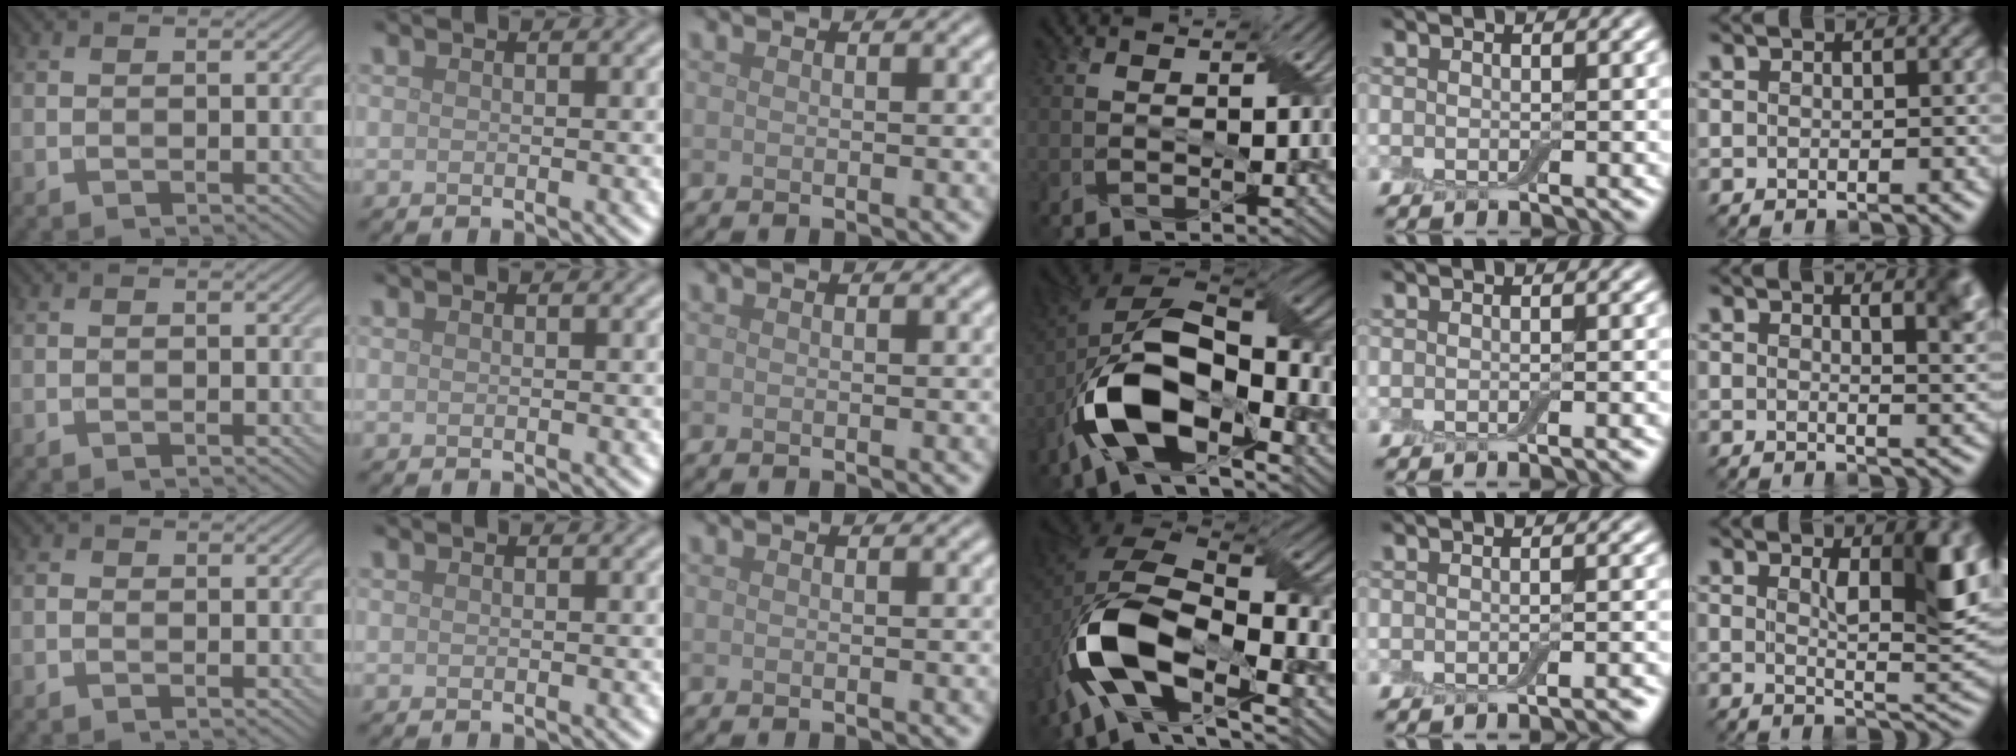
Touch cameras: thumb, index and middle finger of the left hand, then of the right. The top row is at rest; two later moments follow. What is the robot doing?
{"motion": "peel", "object": "bubble wrap"}